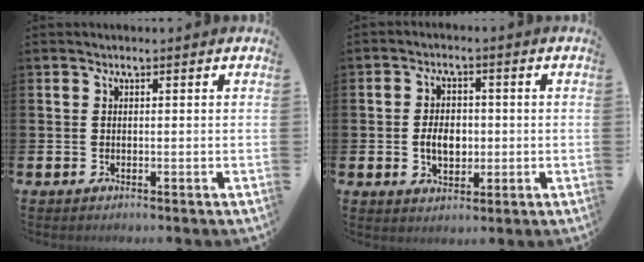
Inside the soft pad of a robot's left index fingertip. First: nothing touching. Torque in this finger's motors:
{"motor_torque": [0.38, 0.01, 0.57, 0.12]}